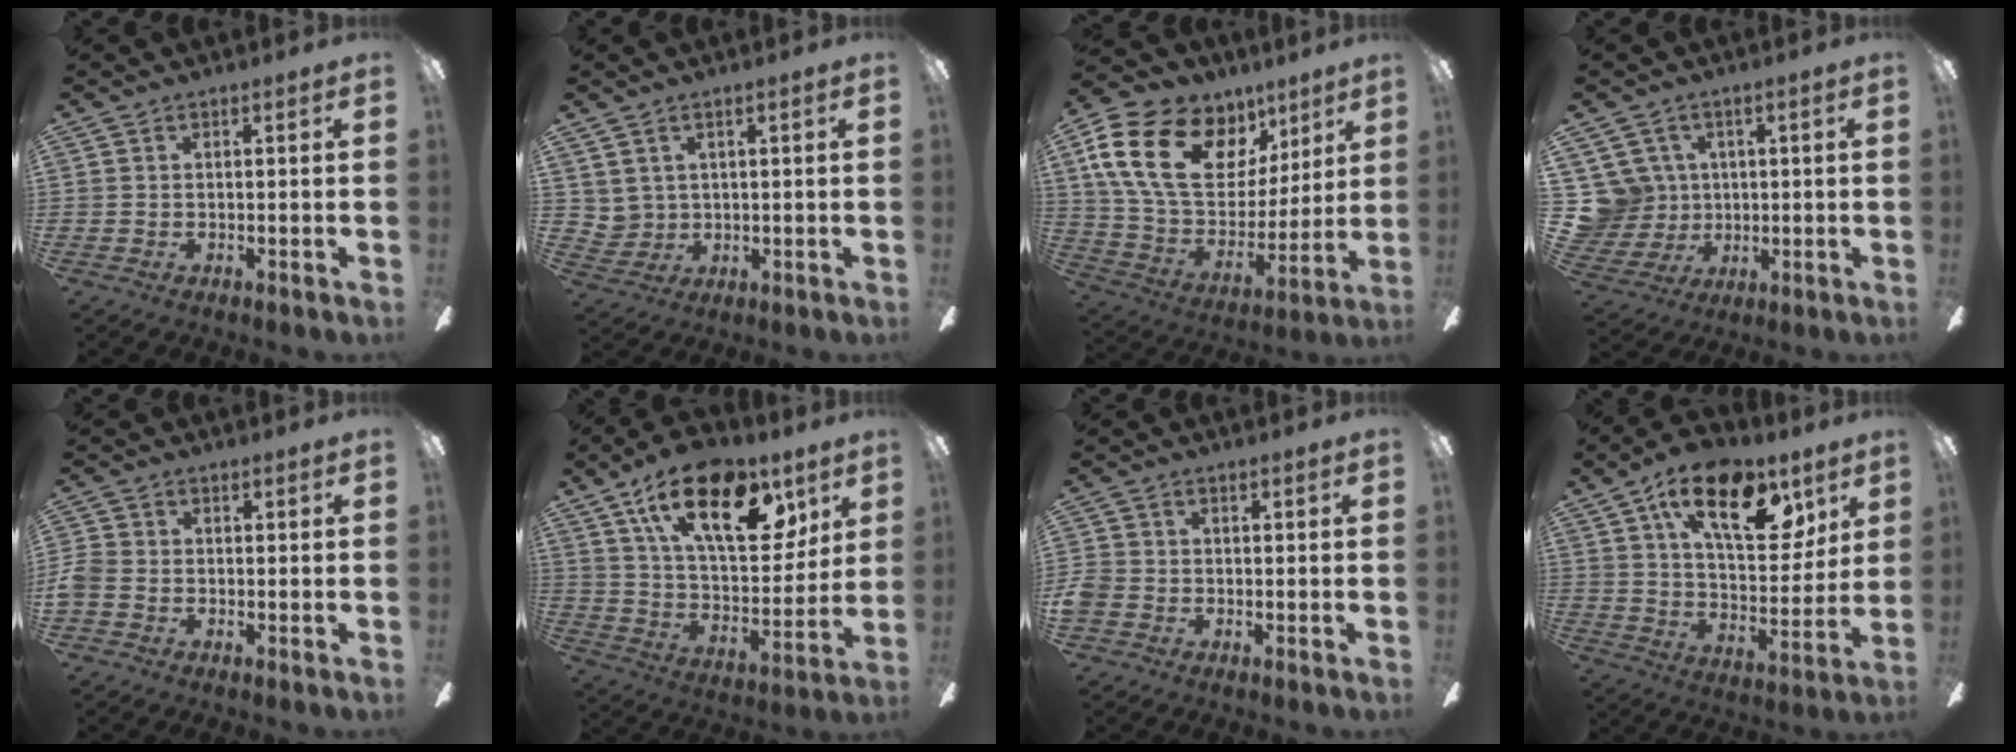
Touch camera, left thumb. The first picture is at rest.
{"total": 3.7, "force": [2.3, 2.8, 0.4], "torque": [-0.021, -0.004, 0.045]}
{"total": 23.8, "force": [10.6, 15.7, 14.5], "torque": [-0.262, -0.032, 0.198]}
{"total": 10.0, "force": [2.6, 9.4, 1.8], "torque": [-0.083, -0.012, 0.060]}
{"total": 3.1, "force": [-1.3, 2.3, 1.7], "torque": [-0.030, 0.010, -0.023]}
{"total": 24.6, "force": [12.8, 12.1, 17.2], "torque": [-0.260, -0.049, 0.217]}
{"total": 2.9, "force": [-1.3, 2.3, 1.3], "torque": [-0.026, 0.008, -0.026]}
{"total": 22.0, "force": [11.6, 10.9, 15.2], "torque": [-0.228, -0.043, 0.192]}